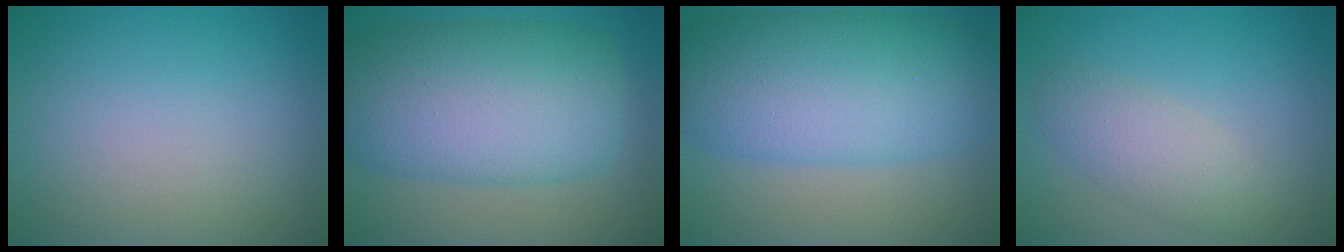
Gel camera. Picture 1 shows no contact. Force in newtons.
{"total": 11.7, "press": 11.7, "slide": 0.1}
{"total": 10.6, "press": 10.6, "slide": 0.1}
{"total": 2.8, "press": 2.8, "slide": 0.1}